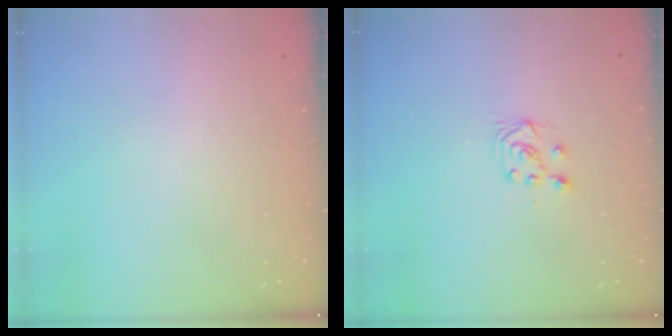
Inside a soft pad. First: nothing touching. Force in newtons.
{"total": 6.3, "press": 6.3, "slide": 0.7}